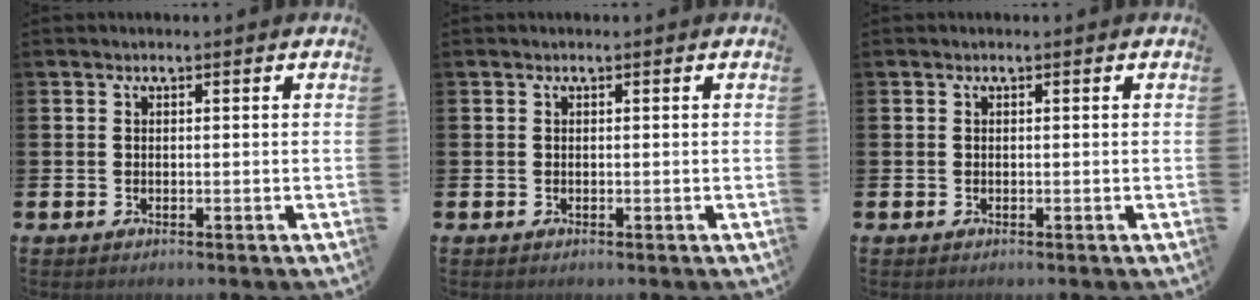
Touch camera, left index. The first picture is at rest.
{"total": 0.0}
{"total": 0.0}